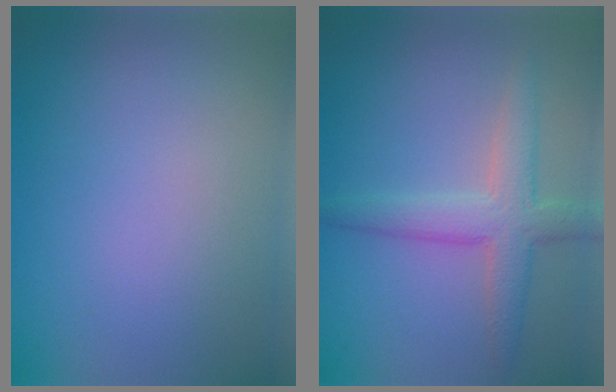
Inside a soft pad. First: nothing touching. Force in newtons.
{"total": 4.0, "press": 4.0, "slide": 0.2}